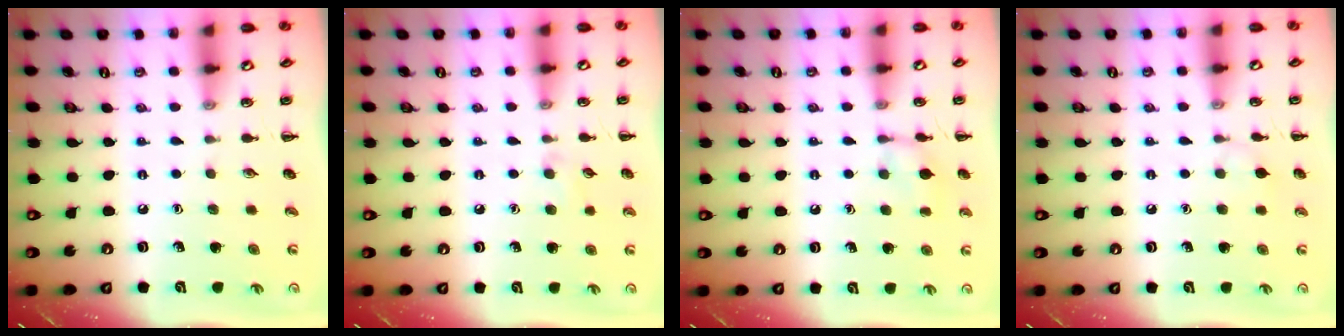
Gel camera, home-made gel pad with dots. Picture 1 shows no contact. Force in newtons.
{"total": 3.9, "press": 3.6, "slide": 1.5}
{"total": 7.8, "press": 7.6, "slide": 1.5}
{"total": 4.5, "press": 4.2, "slide": 1.6}